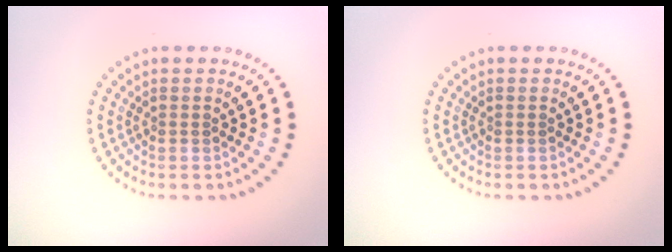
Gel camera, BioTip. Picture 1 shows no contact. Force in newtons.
{"total": 0.0}